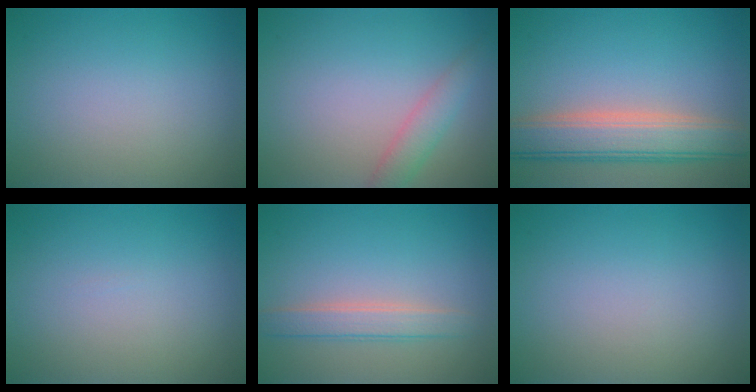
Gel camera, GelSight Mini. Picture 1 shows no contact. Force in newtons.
{"total": 2.2, "press": 2.2, "slide": 0.2}
{"total": 6.5, "press": 6.5, "slide": 0.6}
{"total": 0.0}
{"total": 2.4, "press": 2.4, "slide": 0.1}
{"total": 0.0}